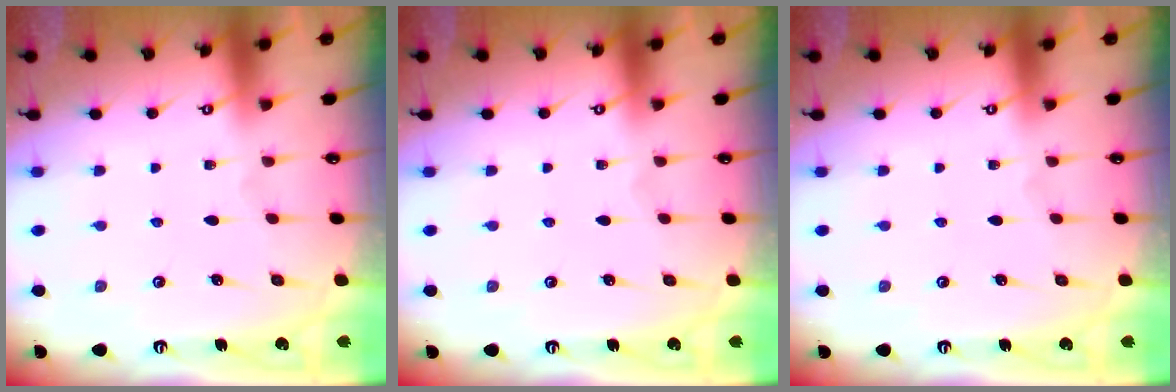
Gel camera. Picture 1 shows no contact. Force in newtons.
{"total": 0.0}
{"total": 0.0}